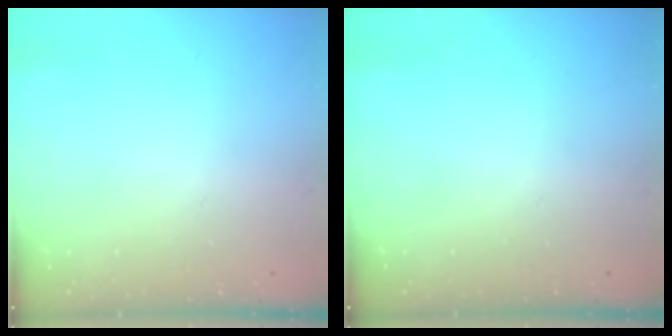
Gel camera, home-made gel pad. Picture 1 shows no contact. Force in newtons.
{"total": 0.0}